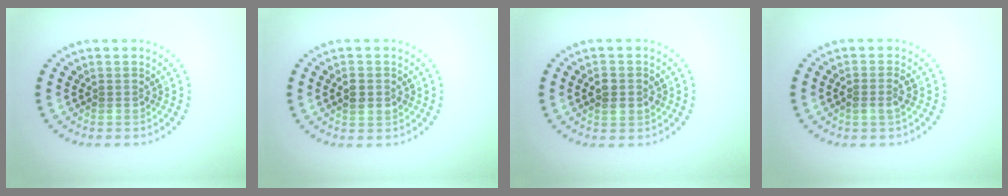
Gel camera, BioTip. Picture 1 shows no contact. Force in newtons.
{"total": 2.5, "press": 2.5, "slide": 0.1}
{"total": 2.8, "press": 2.8, "slide": 0.1}
{"total": 1.3, "press": 1.3, "slide": 0.4}